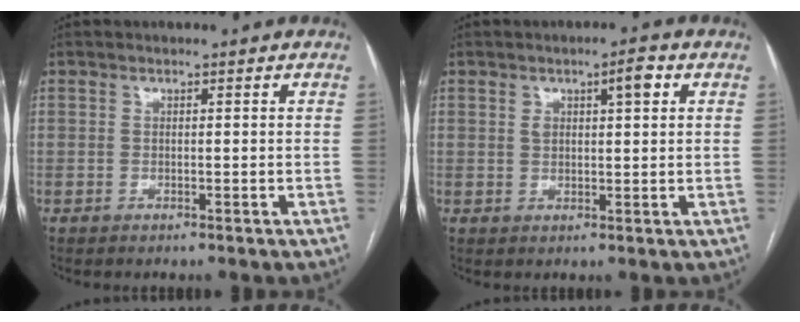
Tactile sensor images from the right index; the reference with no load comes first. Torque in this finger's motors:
{"motor_torque": [0.20, 0.19, 0.03, 0.01]}